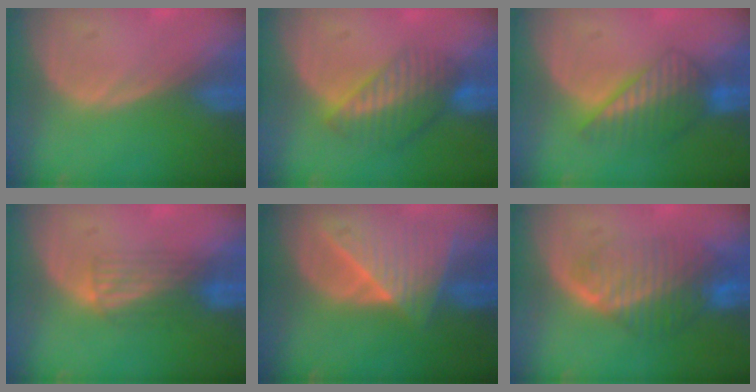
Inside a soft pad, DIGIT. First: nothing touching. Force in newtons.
{"total": 7.0, "press": 6.1, "slide": 3.5}
{"total": 6.6, "press": 6.1, "slide": 2.7}
{"total": 3.7, "press": 3.5, "slide": 1.1}
{"total": 8.0, "press": 7.3, "slide": 3.2}
{"total": 8.1, "press": 7.2, "slide": 3.8}